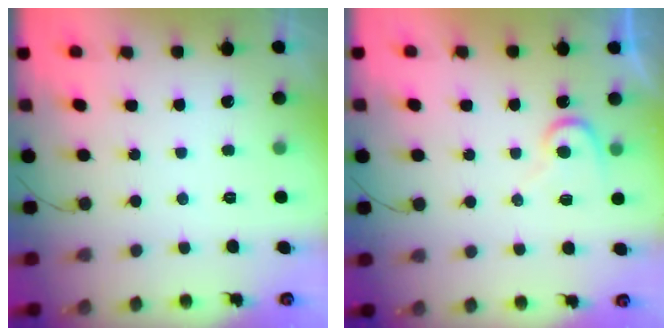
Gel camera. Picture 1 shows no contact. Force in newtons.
{"total": 7.5, "press": 7.5, "slide": 0.5}